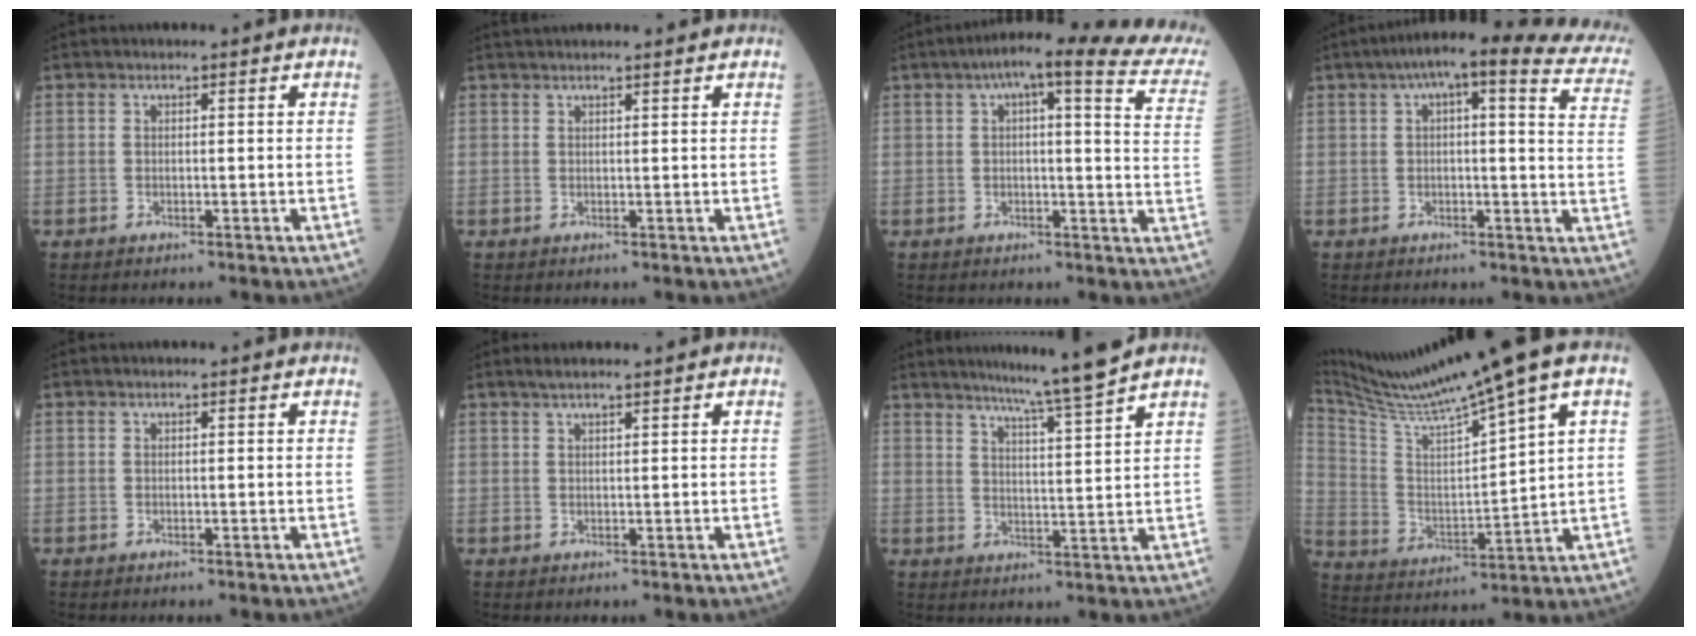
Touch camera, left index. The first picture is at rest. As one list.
[{"total": 4.9, "force": [4.6, 0.1, 1.7], "torque": [-0.023, 0.023, 0.061]}, {"total": 18.9, "force": [15.3, 1.7, 10.9], "torque": [-0.142, -0.006, 0.162]}, {"total": 19.6, "force": [15.5, 3.2, 11.5], "torque": [-0.153, 0.014, 0.163]}, {"total": 0.0}, {"total": 3.4, "force": [2.8, 0.1, 1.8], "torque": [-0.030, 0.020, 0.049]}, {"total": 8.4, "force": [7.2, -2.0, 3.8], "torque": [-0.065, -0.016, 0.112]}, {"total": 17.0, "force": [13.3, -1.7, 10.4], "torque": [-0.192, -0.003, 0.236]}]